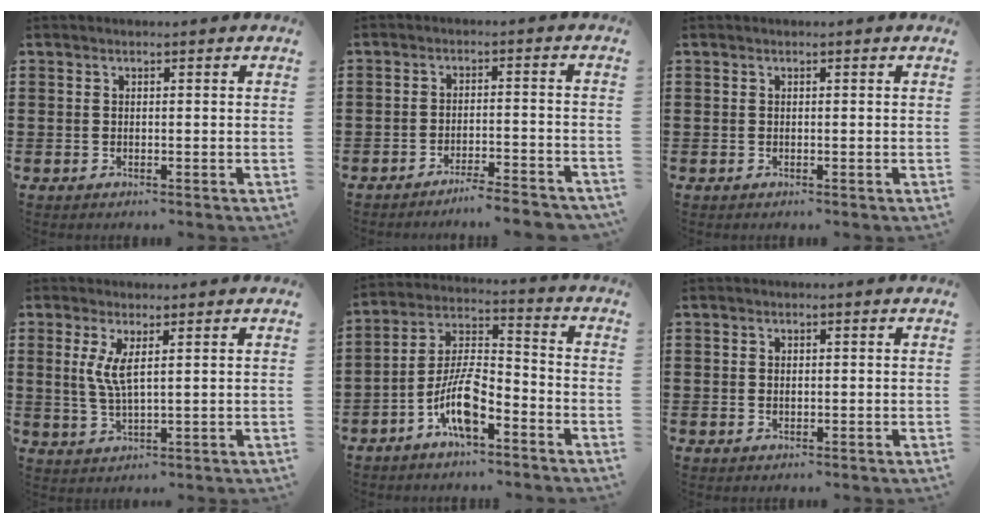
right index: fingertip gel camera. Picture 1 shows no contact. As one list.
[{"total": 3.8, "force": [-3.6, -0.6, 1.1], "torque": [-0.020, -0.008, -0.073]}, {"total": 0.0}, {"total": 4.4, "force": [1.4, 1.0, 4.0], "torque": [-0.085, -0.001, 0.024]}, {"total": 9.2, "force": [-4.9, 3.2, 7.1], "torque": [-0.161, 0.002, -0.096]}, {"total": 0.7, "force": [0.2, 0.5, 0.4], "torque": [-0.010, 0.003, 0.003]}]